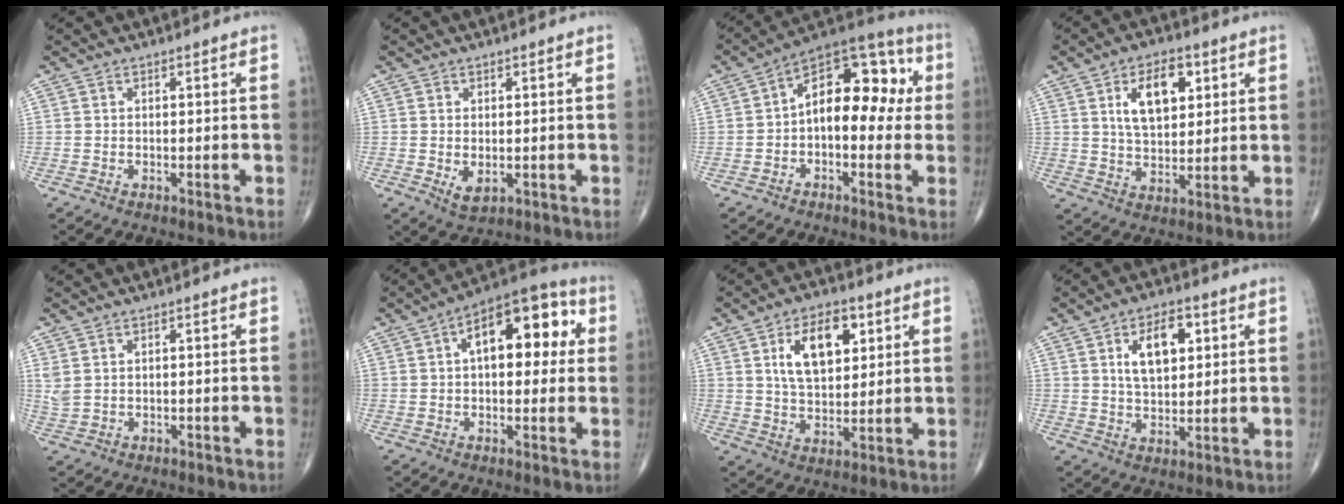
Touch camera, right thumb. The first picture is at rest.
{"total": 2.9, "force": [-0.3, 1.7, 2.3], "torque": [-0.036, -0.007, 0.003]}
{"total": 15.6, "force": [0.8, 8.9, 12.8], "torque": [-0.147, 0.044, -0.004]}
{"total": 10.8, "force": [3.9, 5.9, 8.1], "torque": [-0.107, -0.012, 0.068]}
{"total": 2.4, "force": [0.9, 1.4, 1.7], "torque": [-0.046, 0.004, 0.027]}
{"total": 15.9, "force": [3.7, 8.2, 13.1], "torque": [-0.148, 0.026, 0.045]}
{"total": 12.3, "force": [4.4, 6.9, 9.2], "torque": [-0.124, -0.013, 0.080]}
{"total": 9.6, "force": [3.2, 5.3, 7.3], "torque": [-0.096, -0.010, 0.055]}